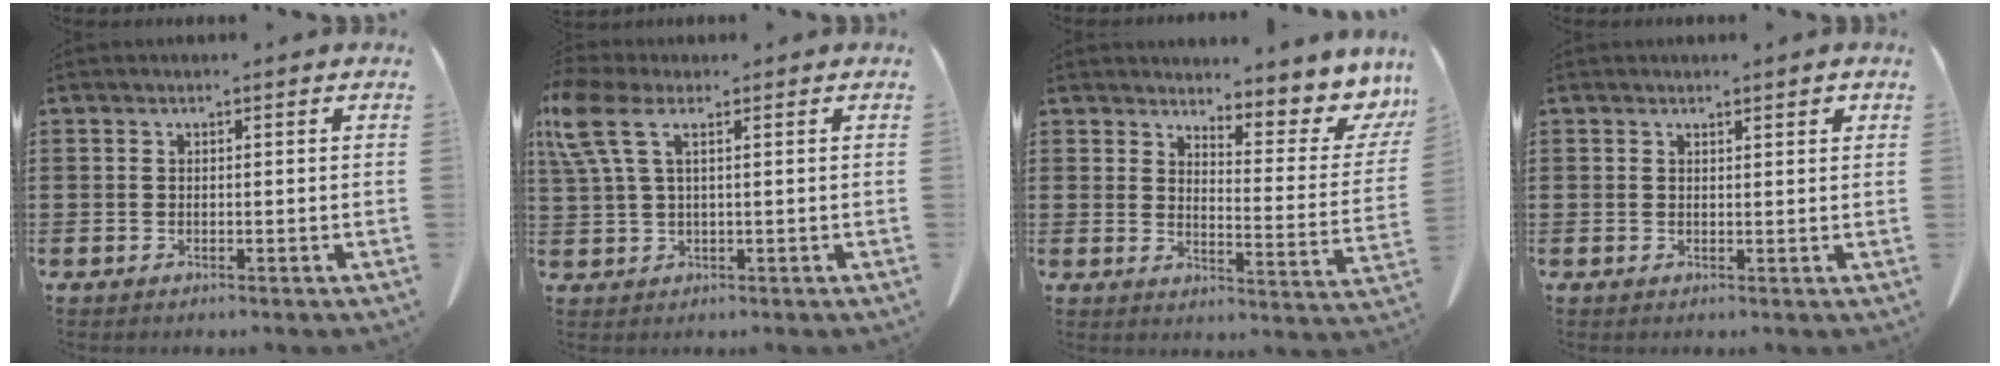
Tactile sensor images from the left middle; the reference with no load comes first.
{"total": 5.1, "force": [2.0, 2.0, 4.2], "torque": [-0.121, -0.005, 0.027]}
{"total": 6.6, "force": [6.0, 1.2, 2.6], "torque": [-0.045, -0.051, 0.098]}
{"total": 1.2, "force": [1.1, 0.1, 0.4], "torque": [-0.009, 0.000, 0.020]}